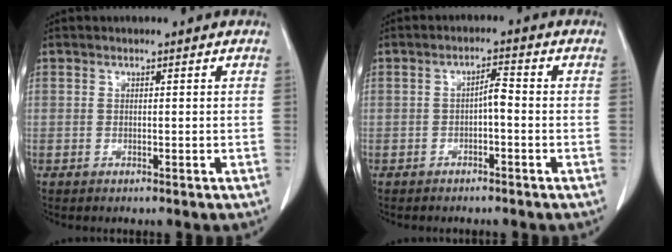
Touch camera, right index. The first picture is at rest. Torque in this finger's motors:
{"motor_torque": [0.40, -0.35, 0.20, 0.05]}